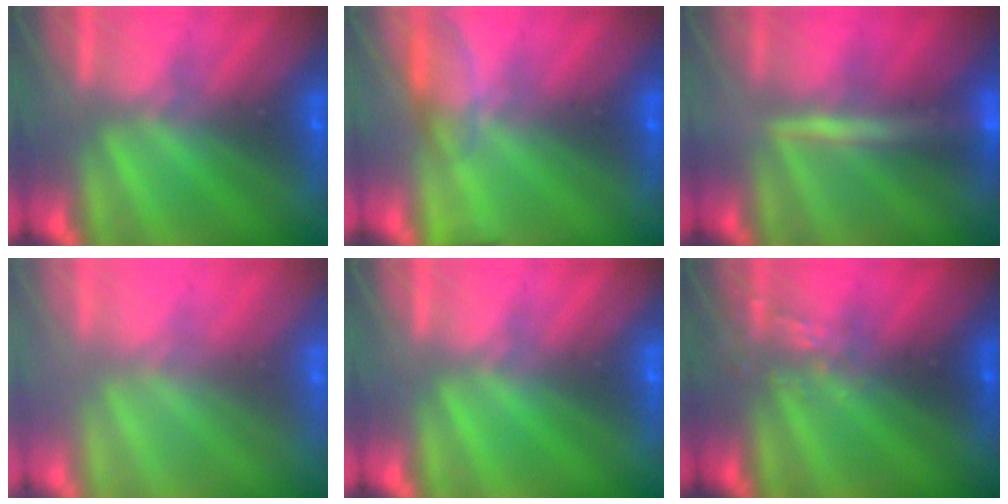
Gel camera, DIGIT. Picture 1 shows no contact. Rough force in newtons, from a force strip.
{"total": 4.8}
{"total": 2.4}
{"total": 2.3}
{"total": 0.0}
{"total": 2.6}